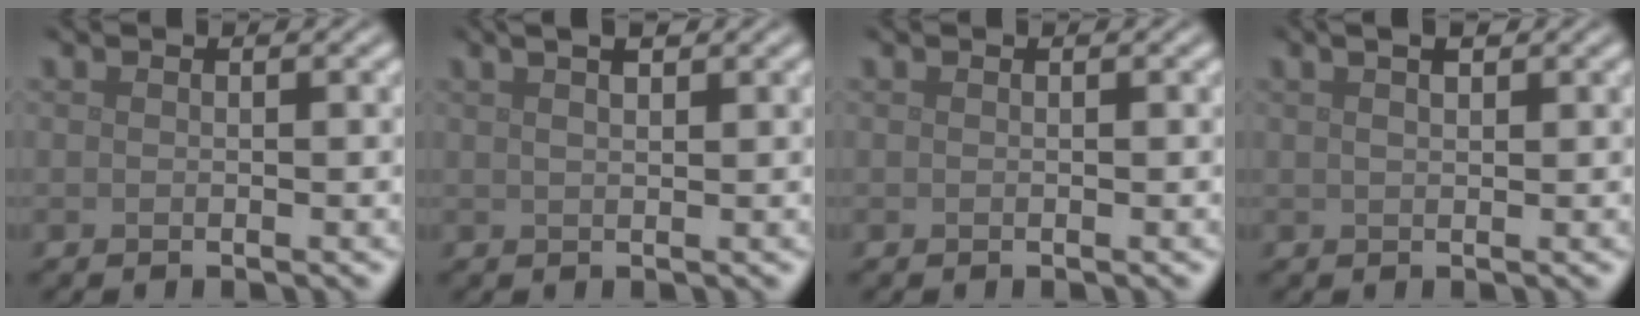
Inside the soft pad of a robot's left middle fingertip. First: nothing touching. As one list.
[{"total": 3.4, "force": [2.1, 1.3, 2.3], "torque": [-0.023, 0.014, 0.014]}, {"total": 0.0}, {"total": 2.6, "force": [1.6, 1.0, 1.8], "torque": [-0.020, 0.006, 0.011]}]